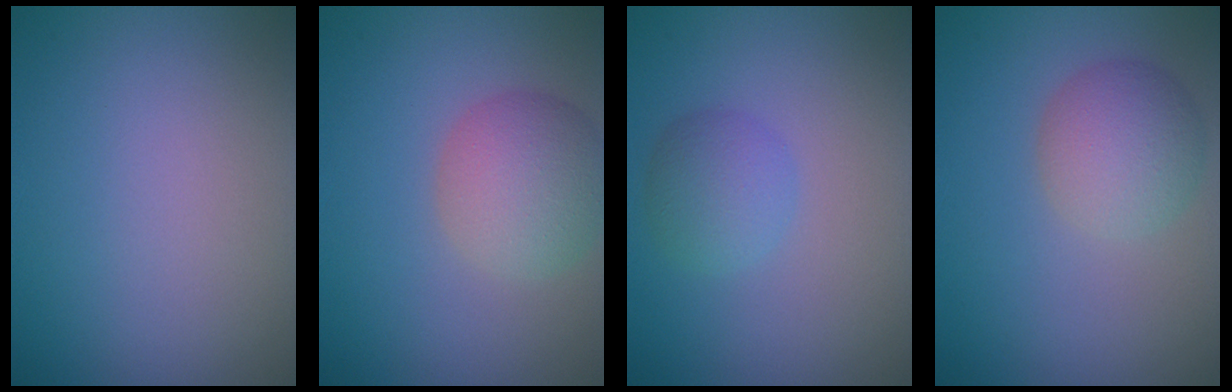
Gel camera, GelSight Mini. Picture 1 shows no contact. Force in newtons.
{"total": 4.6, "press": 4.6, "slide": 0.3}
{"total": 2.6, "press": 2.6, "slide": 0.1}
{"total": 3.9, "press": 3.8, "slide": 0.2}